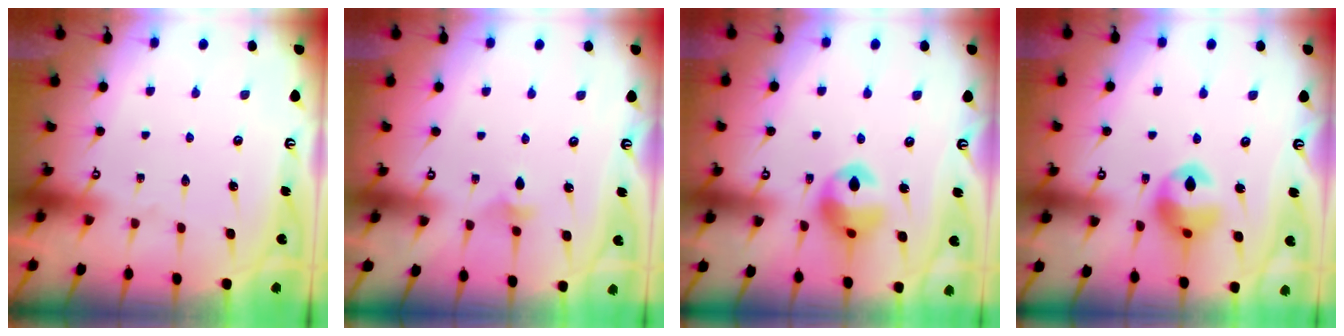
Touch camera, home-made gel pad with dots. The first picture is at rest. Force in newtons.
{"total": 3.9, "press": 3.8, "slide": 1.0}
{"total": 12.1, "press": 12.0, "slide": 1.6}
{"total": 12.1, "press": 12.0, "slide": 1.6}